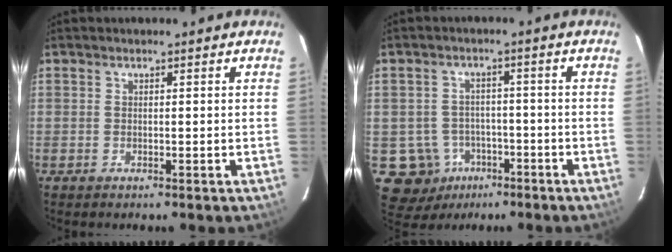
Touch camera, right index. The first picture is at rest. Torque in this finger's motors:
{"motor_torque": [-0.13, -0.17, -0.71, -0.21]}